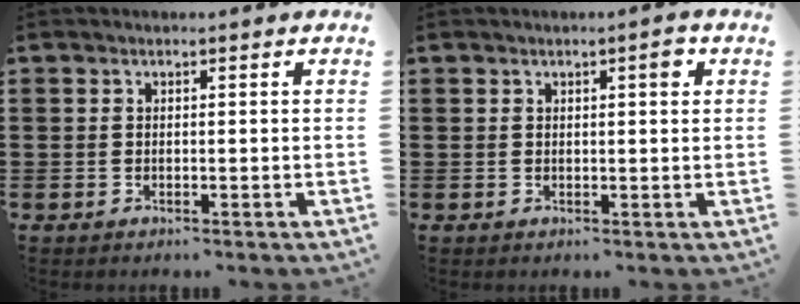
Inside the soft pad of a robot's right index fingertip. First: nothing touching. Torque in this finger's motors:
{"motor_torque": [0.27, -0.22, 0.05, 0.03]}